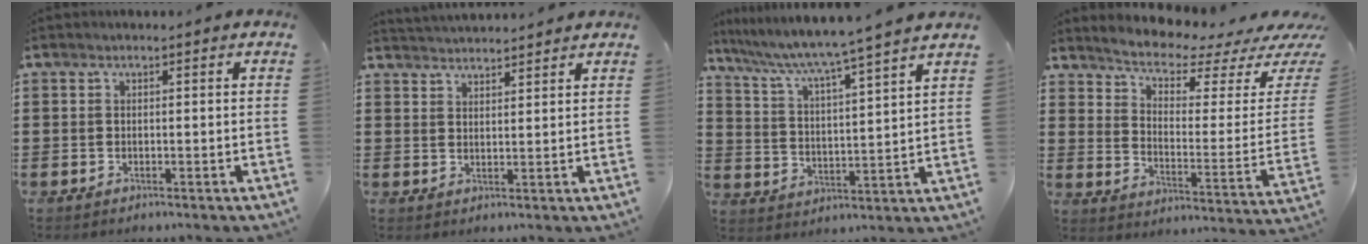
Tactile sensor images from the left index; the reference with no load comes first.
{"total": 2.7, "force": [2.7, -0.3, -0.2], "torque": [-0.004, -0.009, 0.051]}
{"total": 4.8, "force": [4.2, -1.0, 2.2], "torque": [-0.065, -0.040, 0.060]}
{"total": 4.8, "force": [4.2, 0.5, 2.1], "torque": [-0.058, -0.041, 0.066]}